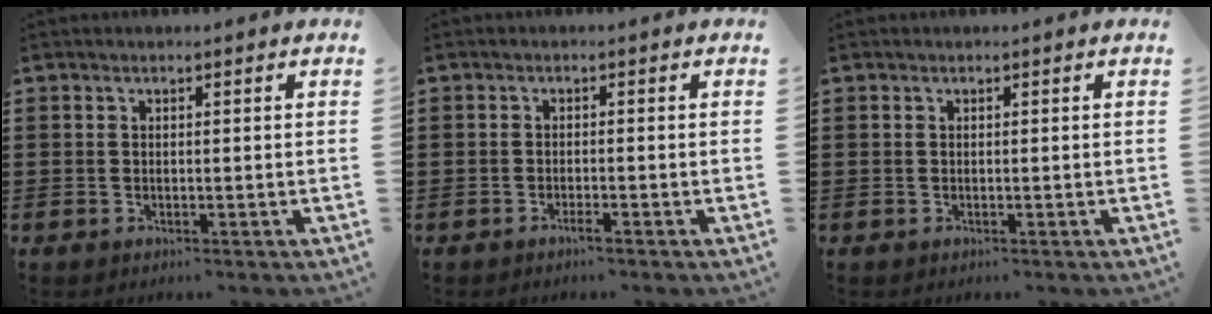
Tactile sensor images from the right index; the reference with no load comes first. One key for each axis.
{"total": 1.3, "fx": -0.9, "fy": 0.1, "fz": 0.9, "tx": -0.015, "ty": -0.004, "tz": -0.016}
{"total": 0.0}